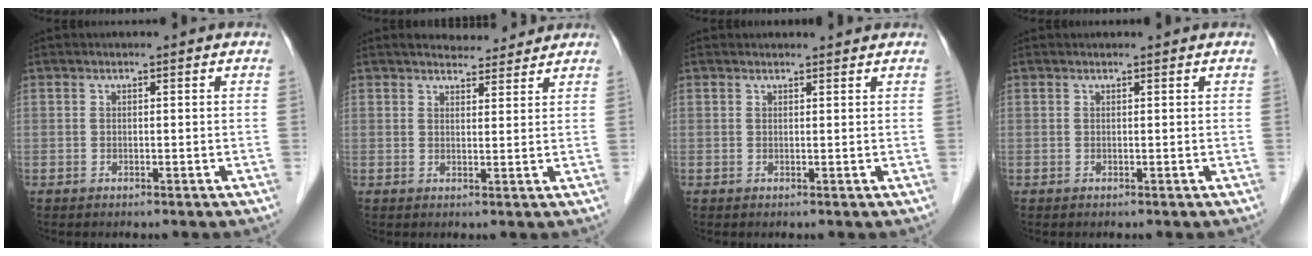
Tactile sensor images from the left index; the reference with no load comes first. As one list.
[{"total": 4.2, "force": [3.9, 1.3, 1.0], "torque": [-0.009, 0.005, 0.049]}, {"total": 1.0, "force": [1.0, 0.2, -0.1], "torque": [-0.005, 0.002, 0.006]}, {"total": 0.5, "force": [-0.5, 0.0, -0.2], "torque": [0.001, 0.000, -0.010]}]